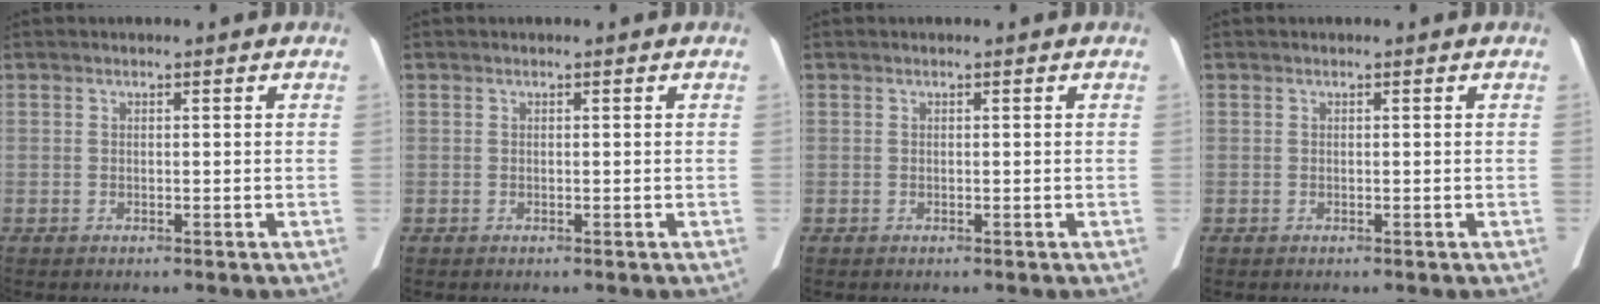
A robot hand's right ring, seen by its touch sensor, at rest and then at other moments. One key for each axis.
{"total": 0.0}
{"total": 0.0}
{"total": 0.0}